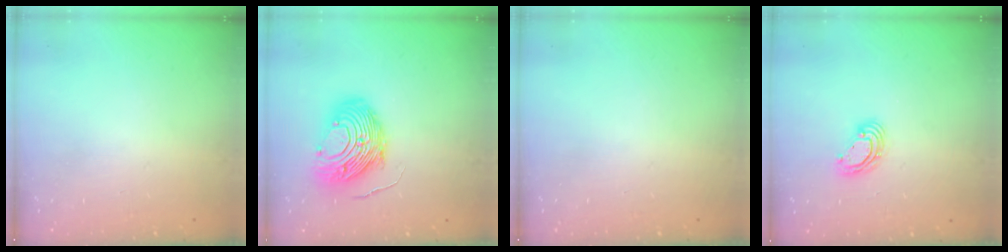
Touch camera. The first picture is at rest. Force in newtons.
{"total": 13.1, "press": 13.0, "slide": 1.2}
{"total": 0.0}
{"total": 7.3, "press": 7.2, "slide": 1.1}